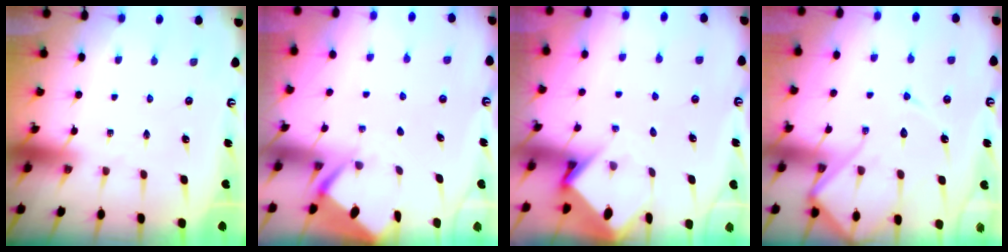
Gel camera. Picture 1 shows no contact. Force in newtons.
{"total": 2.6, "press": 2.6, "slide": 0.4}
{"total": 3.6, "press": 3.5, "slide": 0.3}
{"total": 11.4, "press": 11.3, "slide": 1.1}